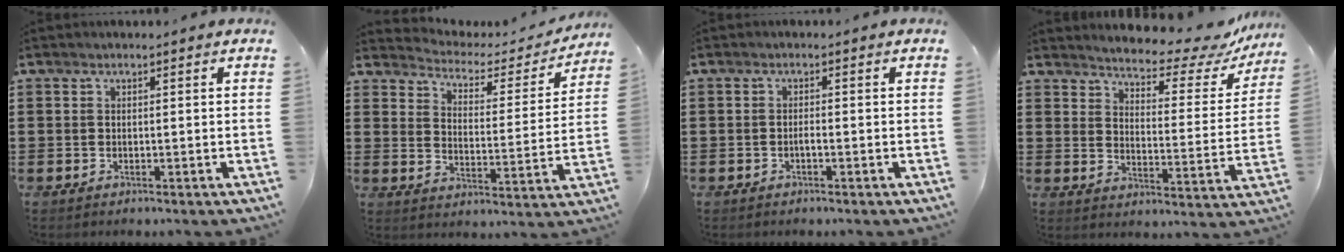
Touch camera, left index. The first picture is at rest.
{"total": 3.1, "force": [2.9, 1.1, 0.5], "torque": [-0.033, -0.023, 0.041]}
{"total": 0.9, "force": [-0.4, 0.1, 0.8], "torque": [-0.016, -0.002, -0.006]}
{"total": 5.1, "force": [4.7, 0.8, 1.8], "torque": [-0.044, -0.038, 0.073]}